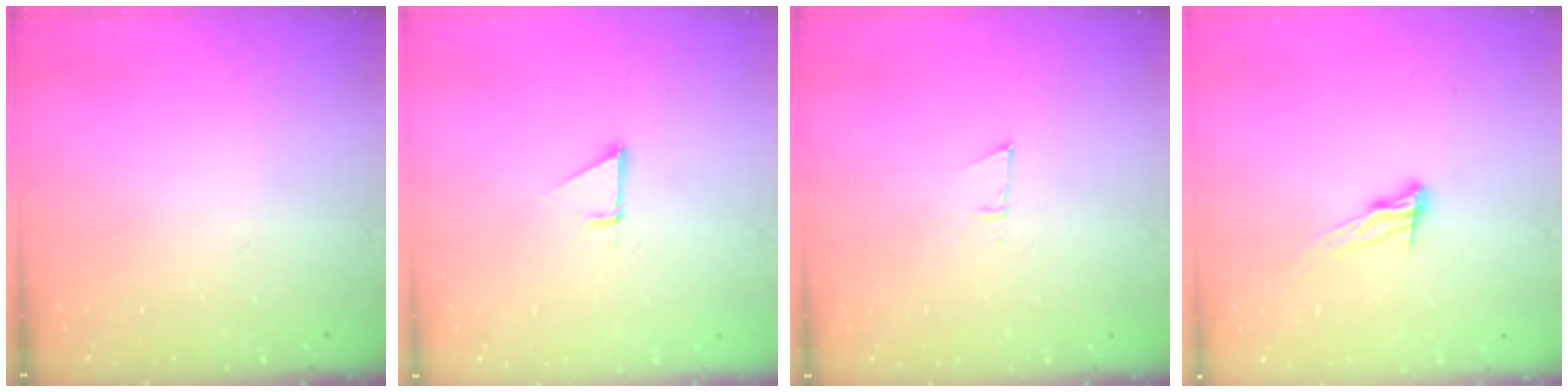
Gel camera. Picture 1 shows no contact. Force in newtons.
{"total": 2.3, "press": 2.3, "slide": 0.1}
{"total": 3.1, "press": 3.1, "slide": 0.7}
{"total": 9.2, "press": 8.9, "slide": 2.5}